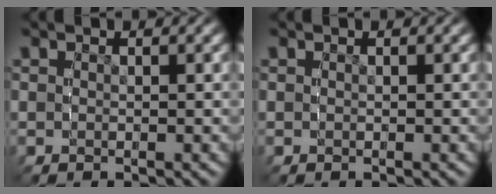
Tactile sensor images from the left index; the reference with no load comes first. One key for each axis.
{"total": 0.0}